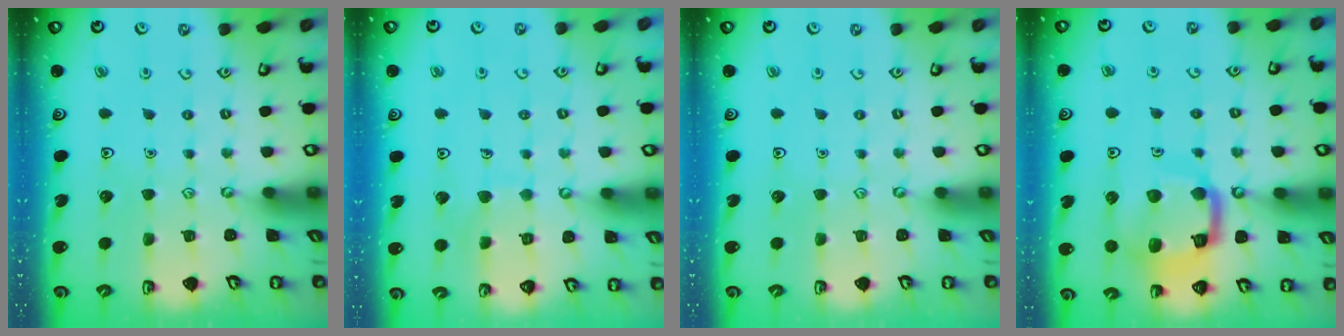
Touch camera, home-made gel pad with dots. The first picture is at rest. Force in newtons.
{"total": 6.4, "press": 6.4, "slide": 0.2}
{"total": 0.0}
{"total": 14.0, "press": 14.0, "slide": 1.2}